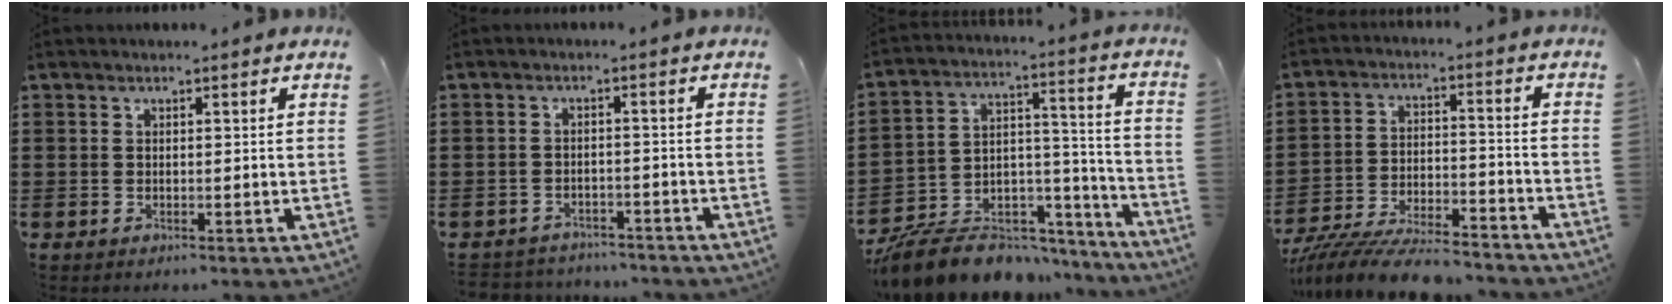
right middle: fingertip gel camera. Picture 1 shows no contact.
{"total": 2.9, "force": [-2.8, 0.6, -0.4], "torque": [-0.002, 0.001, -0.064]}
{"total": 9.4, "force": [-8.3, 3.6, 2.5], "torque": [-0.055, 0.015, -0.161]}
{"total": 9.3, "force": [-8.8, 1.2, 2.8], "torque": [-0.046, 0.020, -0.170]}